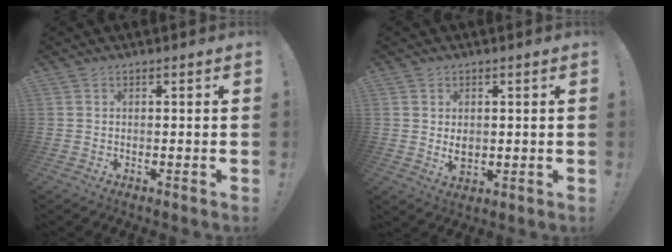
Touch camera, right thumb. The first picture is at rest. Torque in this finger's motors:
{"motor_torque": [-0.15, -0.22, 0.00, 0.42, 0.00]}